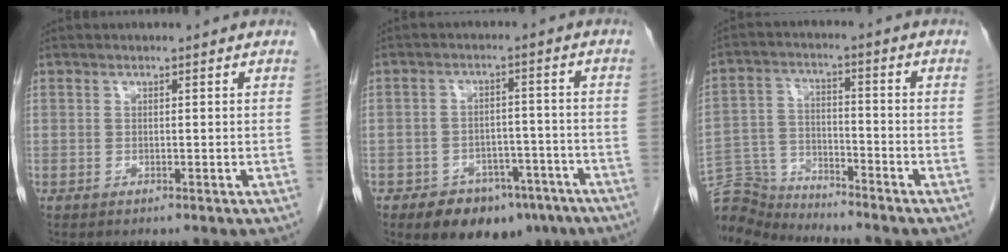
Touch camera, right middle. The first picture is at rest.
{"total": 11.2, "force": [-7.9, 6.2, 5.1], "torque": [-0.055, 0.017, -0.110]}
{"total": 9.5, "force": [-9.5, 0.5, 0.2], "torque": [-0.009, 0.011, -0.181]}